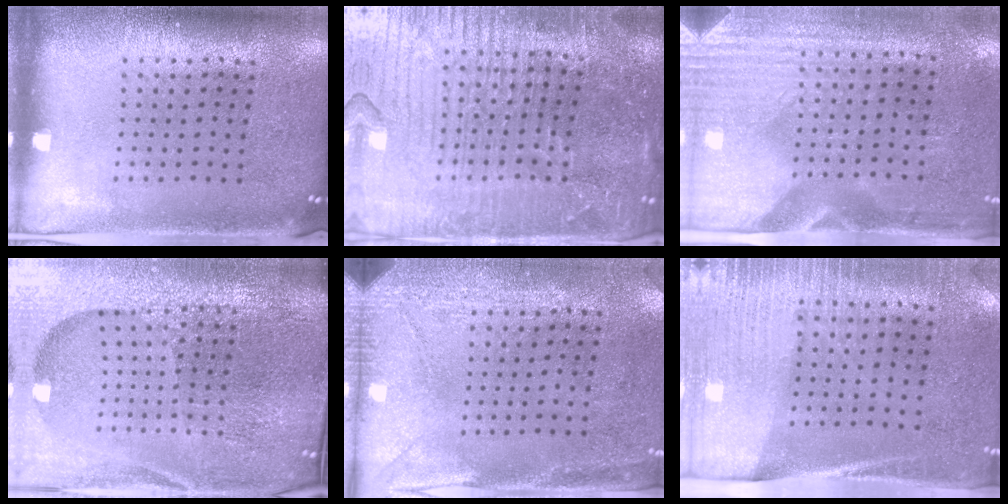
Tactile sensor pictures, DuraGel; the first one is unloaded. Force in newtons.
{"total": 6.0, "press": 5.3, "slide": 2.7}
{"total": 2.9, "press": 2.6, "slide": 1.5}
{"total": 6.8, "press": 5.9, "slide": 3.5}
{"total": 3.0, "press": 2.3, "slide": 1.8}
{"total": 2.9, "press": 2.6, "slide": 1.3}